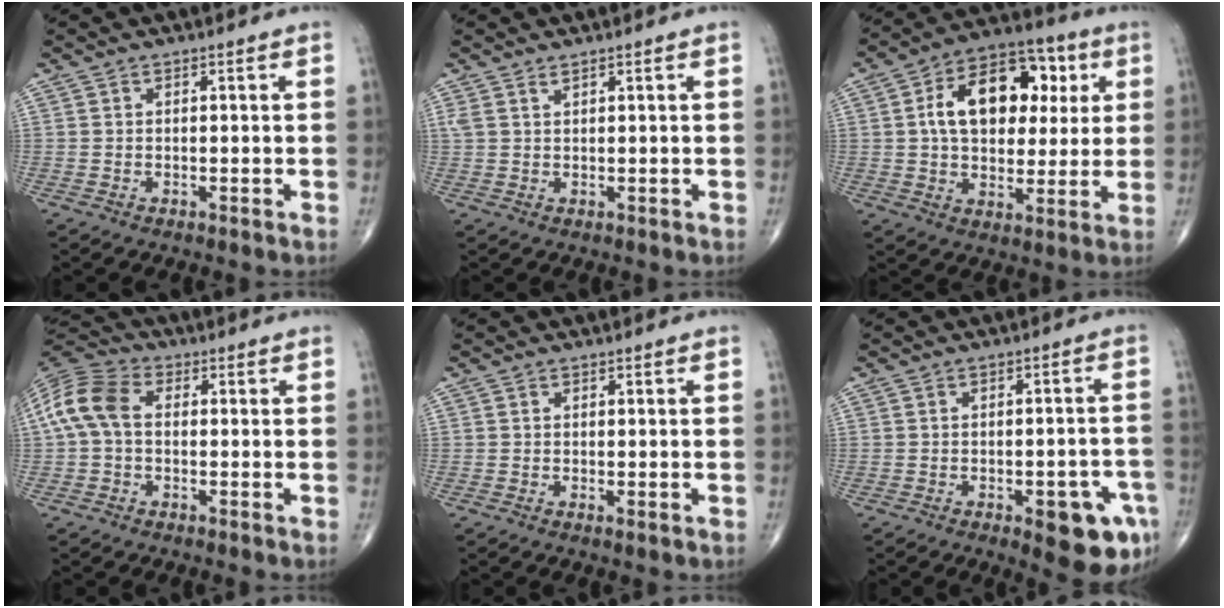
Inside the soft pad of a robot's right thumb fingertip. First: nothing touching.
{"total": 1.4, "force": [1.1, 0.3, 0.8], "torque": [-0.018, 0.007, 0.027]}
{"total": 18.1, "force": [4.1, 11.5, 13.3], "torque": [-0.176, 0.013, 0.060]}
{"total": 9.7, "force": [0.5, 6.5, 7.1], "torque": [-0.151, 0.027, -0.002]}
{"total": 0.6, "force": [-0.1, 0.0, 0.6], "torque": [-0.012, -0.003, -0.002]}
{"total": 10.8, "force": [-4.9, 3.9, 8.8], "torque": [-0.084, 0.020, -0.052]}